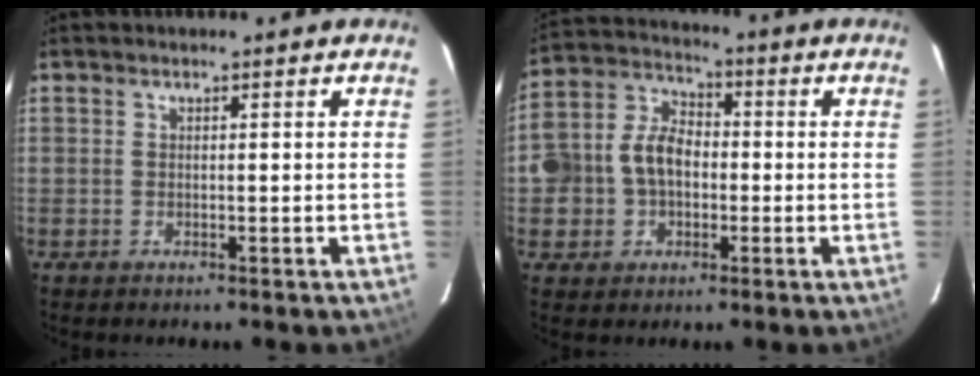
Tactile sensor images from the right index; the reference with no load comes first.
{"total": 10.5, "force": [-1.4, 8.6, 5.9], "torque": [-0.136, 0.032, -0.022]}